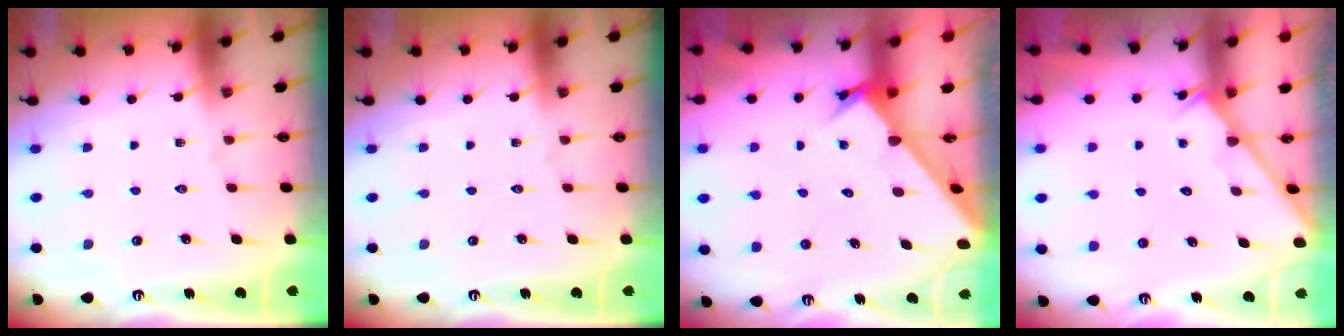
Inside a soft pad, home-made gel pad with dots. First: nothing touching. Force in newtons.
{"total": 0.0}
{"total": 2.6, "press": 2.6, "slide": 0.3}
{"total": 2.0, "press": 2.0, "slide": 0.1}